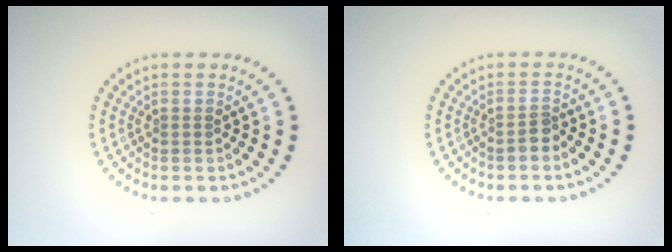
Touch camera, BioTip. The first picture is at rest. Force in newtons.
{"total": 1.5, "press": 1.2, "slide": 0.9}